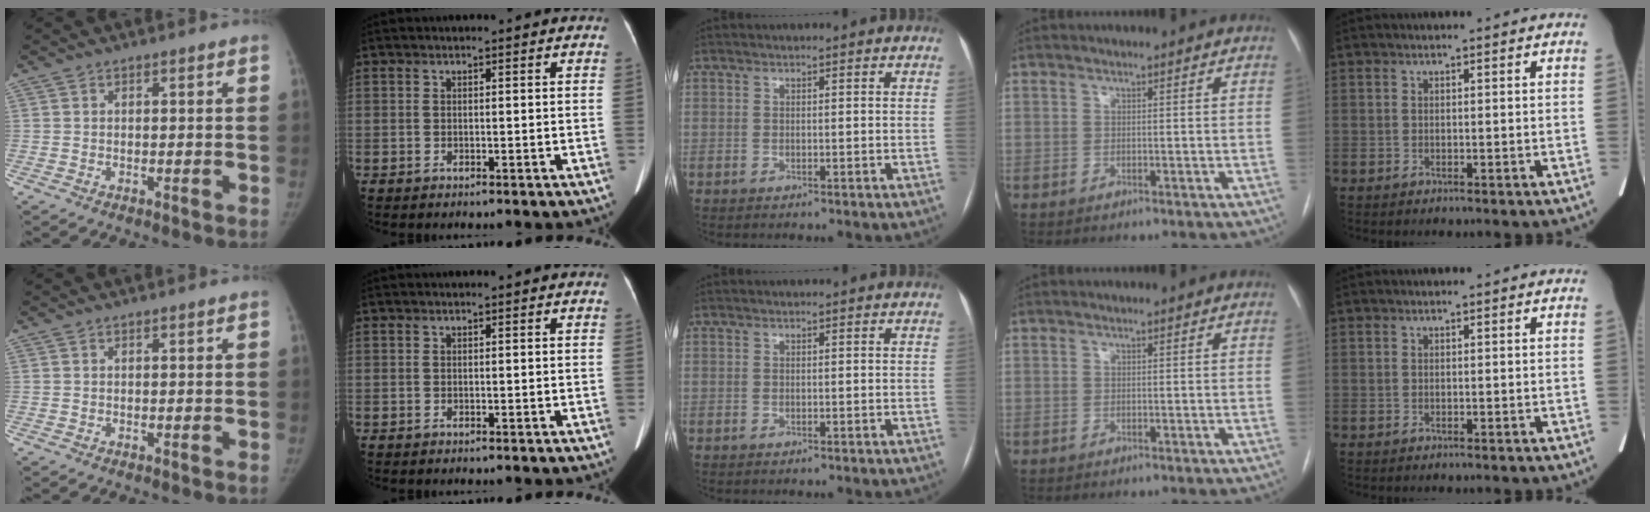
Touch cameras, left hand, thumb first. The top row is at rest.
{}